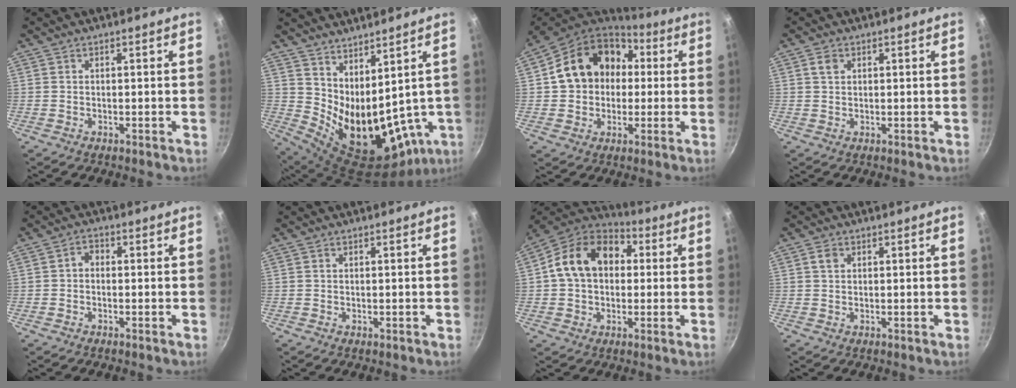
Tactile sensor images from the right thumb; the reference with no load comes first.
{"total": 17.6, "force": [5.1, 9.1, 14.1], "torque": [-0.202, -0.054, 0.122]}
{"total": 17.3, "force": [2.5, 14.1, 9.6], "torque": [-0.139, 0.040, 0.034]}
{"total": 1.9, "force": [0.8, 1.4, 1.1], "torque": [-0.013, 0.002, 0.013]}
{"total": 2.1, "force": [-0.5, 1.6, 1.3], "torque": [-0.024, 0.013, -0.014]}
{"total": 0.0}
{"total": 16.1, "force": [2.2, 12.0, 10.5], "torque": [-0.150, 0.036, 0.017]}
{"total": 1.6, "force": [0.6, 1.2, 0.9], "torque": [-0.011, 0.003, 0.008]}